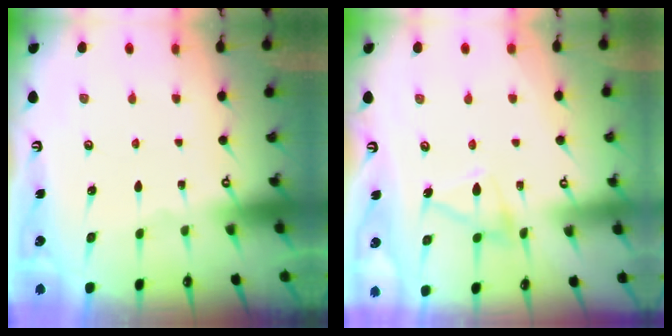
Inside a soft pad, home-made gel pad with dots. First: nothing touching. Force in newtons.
{"total": 10.5, "press": 10.4, "slide": 0.8}